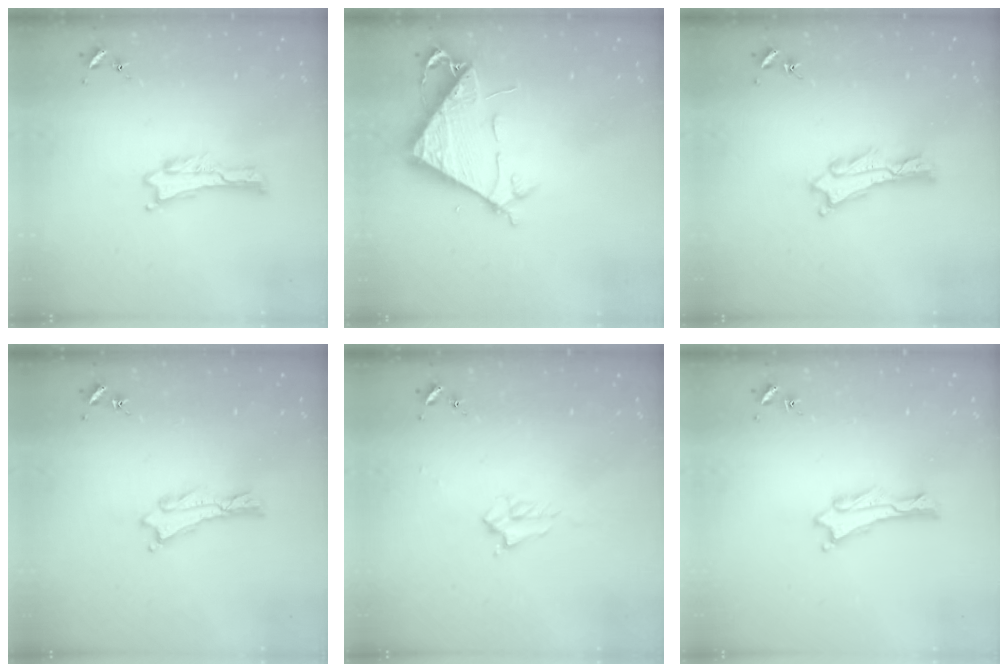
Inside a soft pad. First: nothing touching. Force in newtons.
{"total": 7.3, "press": 7.3, "slide": 0.8}
{"total": 1.1, "press": 1.1, "slide": 0.2}
{"total": 0.0}
{"total": 1.7, "press": 1.6, "slide": 0.2}
{"total": 0.6, "press": 0.6, "slide": 0.1}